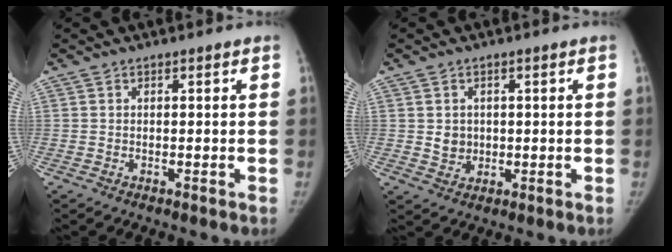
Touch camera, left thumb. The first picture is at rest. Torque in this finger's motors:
{"motor_torque": [-0.05, 0.03, 0.15, -0.04, 0.00]}